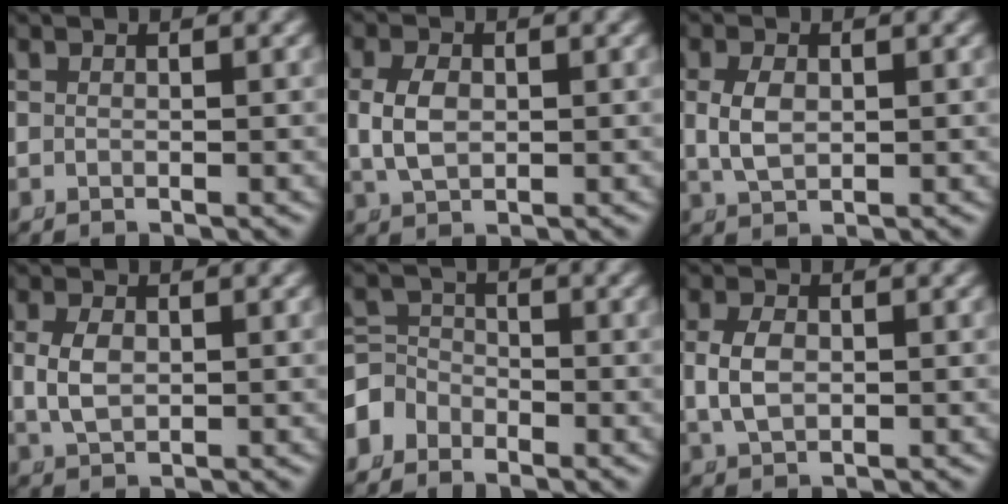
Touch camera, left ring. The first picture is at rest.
{"total": 3.2, "force": [0.0, 2.2, 2.3], "torque": [-0.060, -0.009, 0.012]}
{"total": 2.7, "force": [0.1, 1.8, 2.0], "torque": [-0.055, -0.011, 0.015]}
{"total": 2.7, "force": [0.1, 1.8, 2.0], "torque": [-0.054, -0.010, 0.014]}
{"total": 5.0, "force": [-2.1, 4.3, 1.4], "torque": [-0.038, -0.021, -0.032]}
{"total": 2.8, "force": [-0.1, 1.9, 2.1], "torque": [-0.055, -0.008, 0.009]}